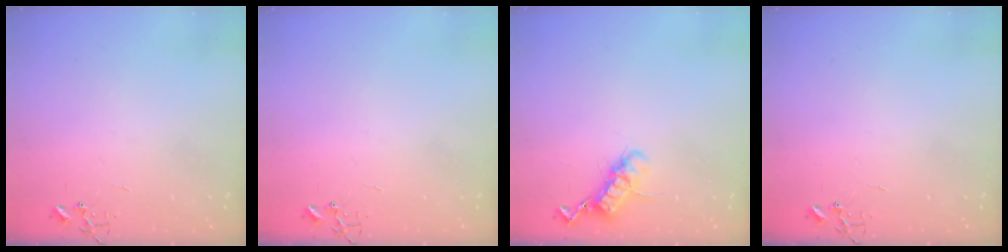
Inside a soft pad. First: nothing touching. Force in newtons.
{"total": 0.0}
{"total": 12.2, "press": 12.2, "slide": 0.6}
{"total": 0.0}